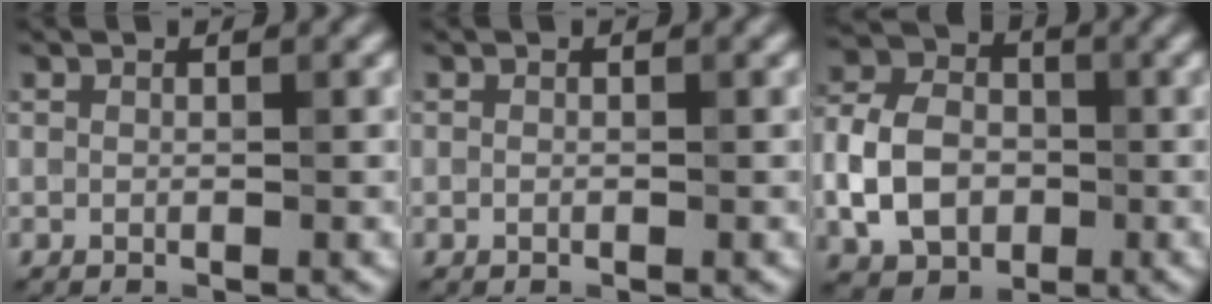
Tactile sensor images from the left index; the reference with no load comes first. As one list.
[{"total": 0.0}, {"total": 6.8, "force": [-1.6, 5.0, 4.2], "torque": [-0.098, 0.007, -0.041]}]